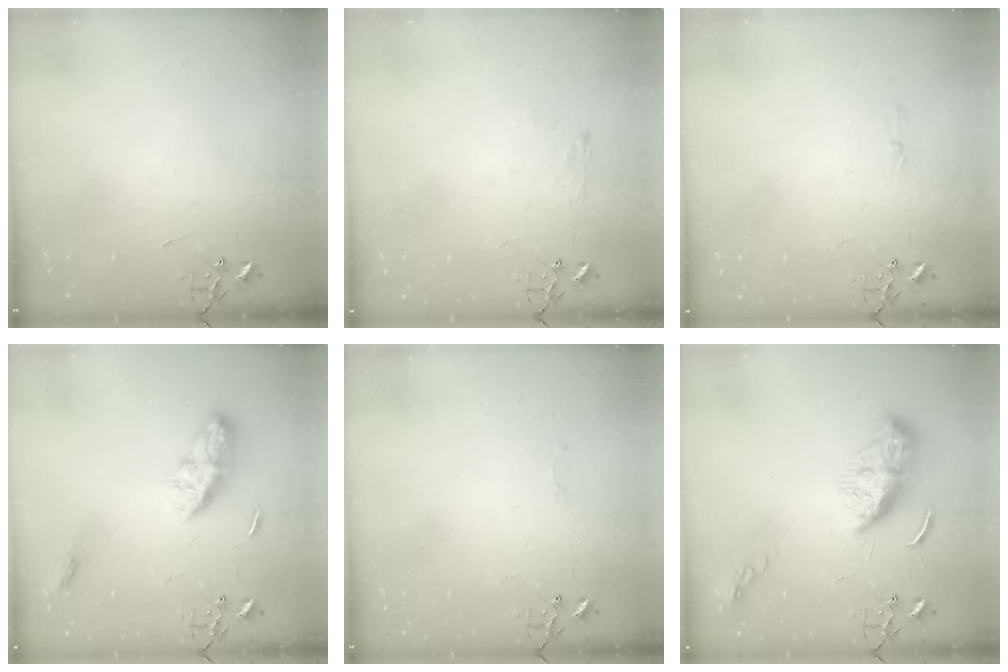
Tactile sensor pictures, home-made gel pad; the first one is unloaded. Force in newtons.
{"total": 6.3, "press": 6.2, "slide": 0.8}
{"total": 3.3, "press": 3.2, "slide": 0.4}
{"total": 8.8, "press": 8.8, "slide": 0.0}
{"total": 2.5, "press": 2.5, "slide": 0.4}
{"total": 10.9, "press": 10.9, "slide": 0.4}